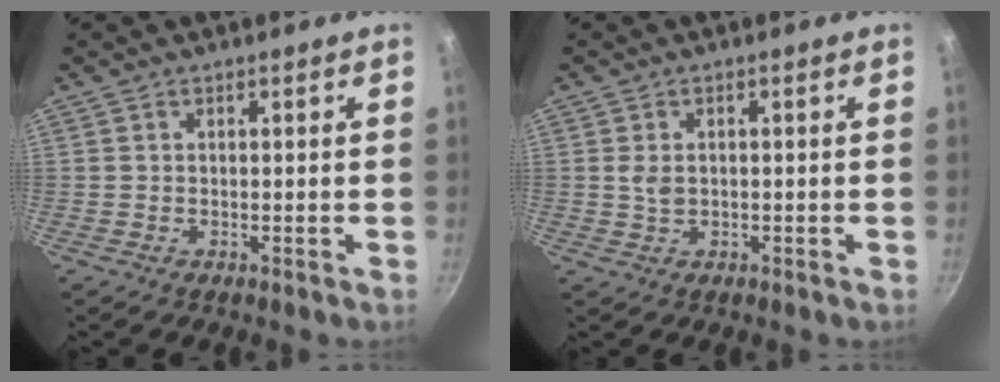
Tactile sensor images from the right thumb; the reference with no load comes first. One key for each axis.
{"total": 2.3, "fx": 0.0, "fy": 1.7, "fz": 1.7, "tx": -0.030, "ty": 0.000, "tz": 0.001}